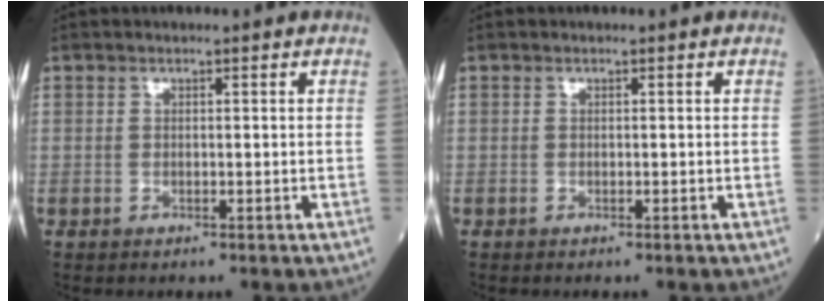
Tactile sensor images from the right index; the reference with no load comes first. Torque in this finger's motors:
{"motor_torque": [-0.75, -0.88, -0.02, 0.02]}